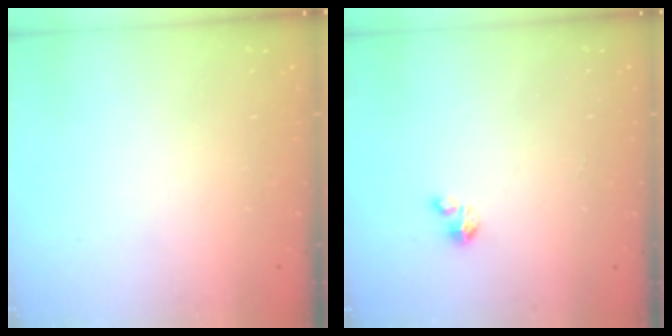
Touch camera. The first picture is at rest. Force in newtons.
{"total": 2.0, "press": 2.0, "slide": 0.1}